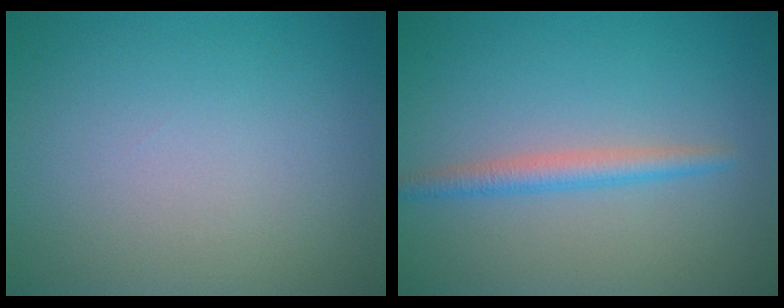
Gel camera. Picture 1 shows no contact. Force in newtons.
{"total": 2.1, "press": 2.1, "slide": 0.1}